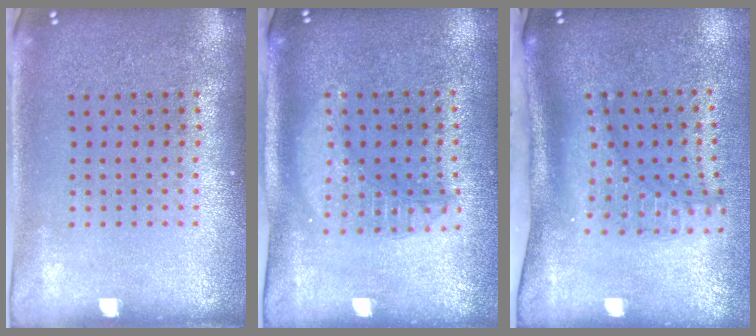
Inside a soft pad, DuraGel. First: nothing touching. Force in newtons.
{"total": 1.7, "press": 1.5, "slide": 0.9}
{"total": 1.9, "press": 1.4, "slide": 1.3}